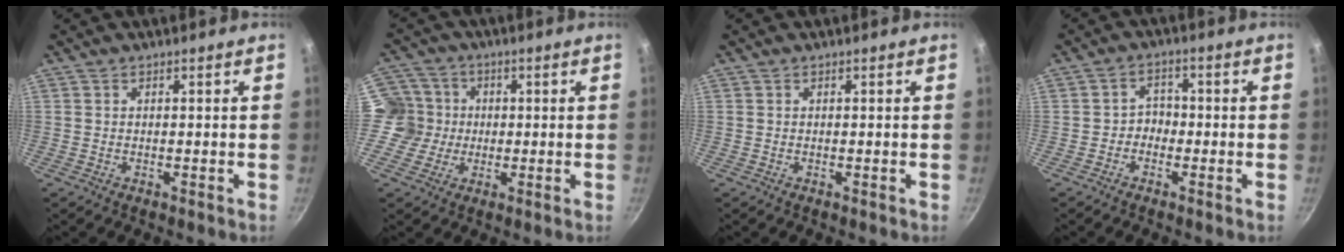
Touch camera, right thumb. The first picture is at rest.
{"total": 6.9, "force": [-0.1, 6.8, 1.2], "torque": [0.015, 0.010, -0.022]}
{"total": 0.0}
{"total": 3.1, "force": [-1.1, 2.6, 1.4], "torque": [0.003, 0.018, -0.026]}